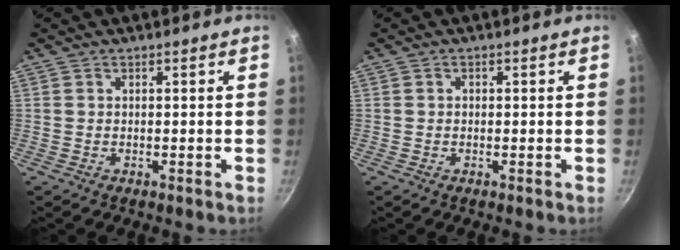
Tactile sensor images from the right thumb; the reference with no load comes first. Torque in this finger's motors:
{"motor_torque": [-0.18, -0.08, -0.03, 0.10, -0.02]}